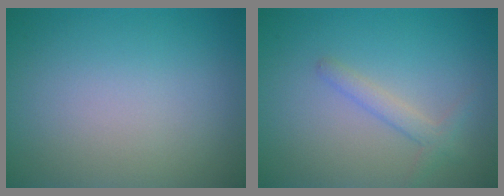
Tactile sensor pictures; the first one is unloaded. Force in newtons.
{"total": 1.8, "press": 1.8, "slide": 0.1}